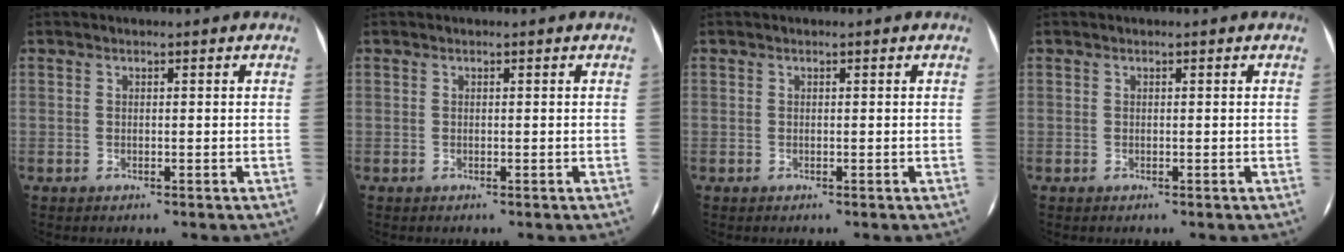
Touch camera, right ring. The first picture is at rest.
{"total": 0.0}
{"total": 0.0}
{"total": 0.0}